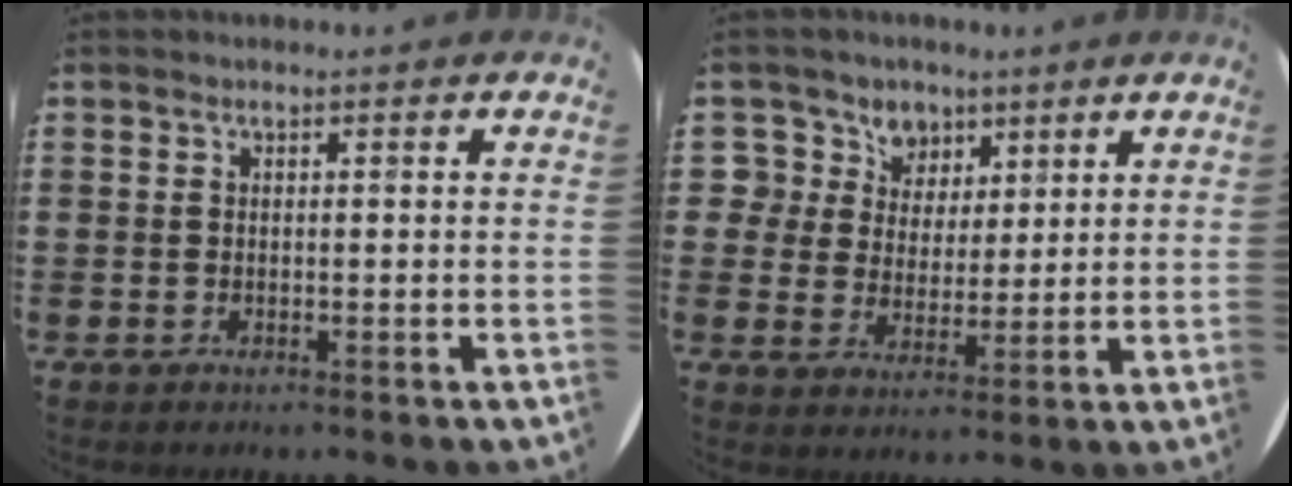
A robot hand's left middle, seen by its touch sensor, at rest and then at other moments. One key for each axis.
{"total": 6.0, "fx": 3.6, "fy": 4.8, "fz": 0.0, "tx": -0.038, "ty": 0.000, "tz": 0.067}